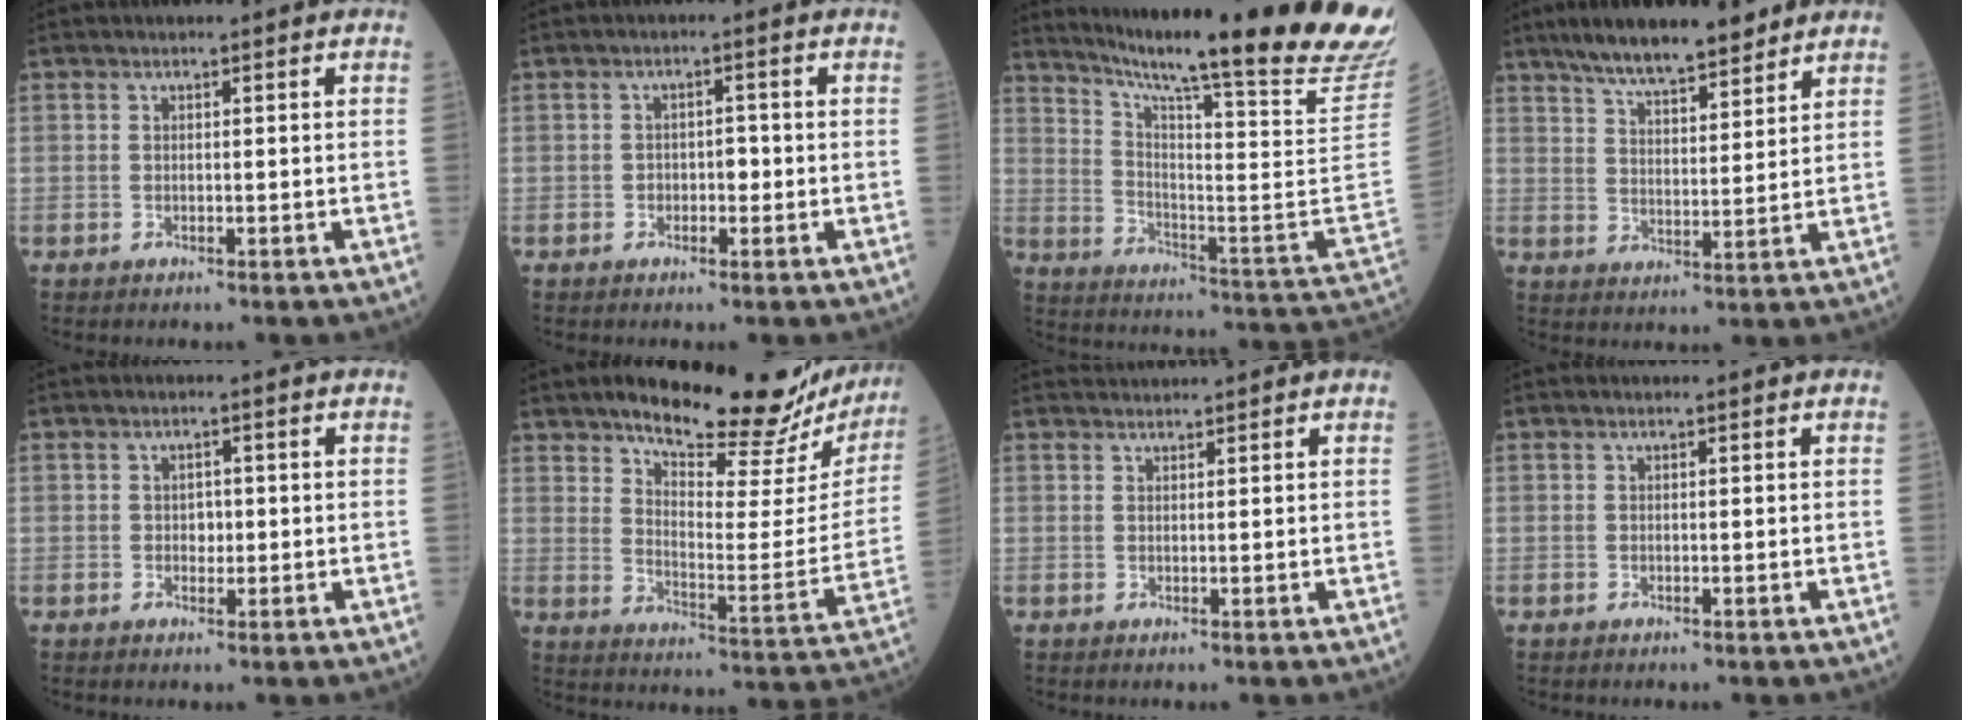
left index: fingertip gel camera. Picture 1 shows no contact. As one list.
[{"total": 2.0, "force": [-0.4, 1.2, 1.5], "torque": [-0.016, 0.006, -0.008]}, {"total": 30.6, "force": [25.7, -0.7, 16.5], "torque": [-0.251, -0.113, 0.341]}, {"total": 11.6, "force": [9.4, 2.3, 6.4], "torque": [-0.105, 0.018, 0.160]}, {"total": 1.6, "force": [0.0, 1.2, 1.1], "torque": [-0.016, 0.002, 0.001]}, {"total": 22.1, "force": [20.0, 4.4, 8.5], "torque": [-0.117, -0.068, 0.256]}, {"total": 2.2, "force": [2.2, 0.0, 0.0], "torque": [-0.006, 0.024, 0.044]}, {"total": 0.0}]